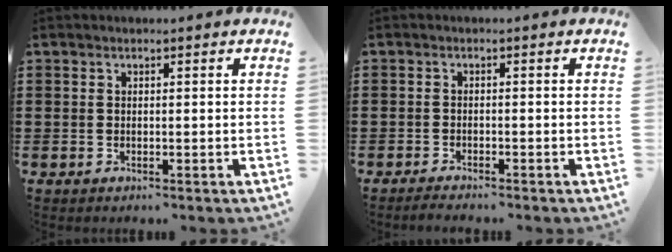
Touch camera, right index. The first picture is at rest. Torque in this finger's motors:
{"motor_torque": [-1.07, 1.07, -0.46, -0.21]}